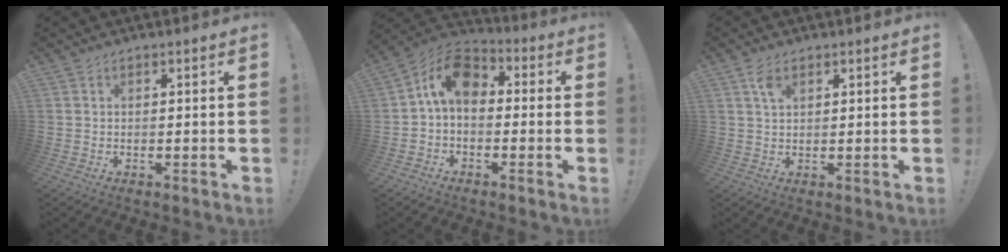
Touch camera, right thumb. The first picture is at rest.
{"total": 10.7, "force": [1.7, 7.0, 7.9], "torque": [-0.134, 0.014, 0.036]}
{"total": 3.5, "force": [1.9, 1.8, 2.4], "torque": [-0.044, -0.003, 0.033]}